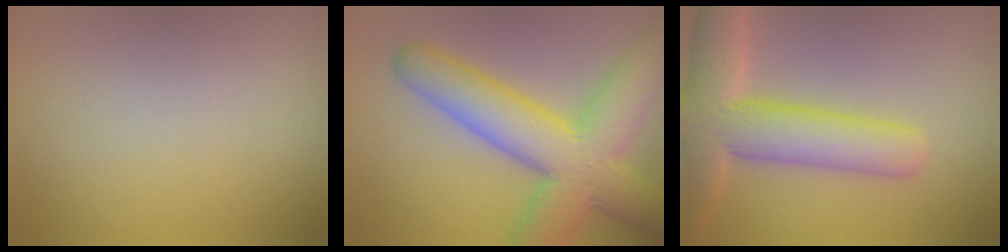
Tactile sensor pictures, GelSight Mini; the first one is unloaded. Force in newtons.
{"total": 9.6, "press": 9.6, "slide": 0.2}
{"total": 8.1, "press": 8.0, "slide": 0.7}